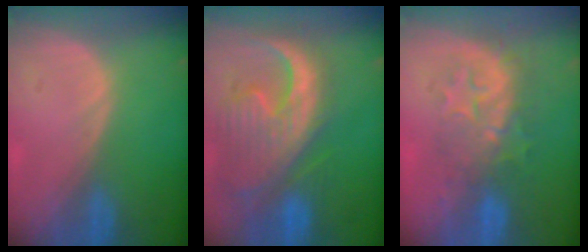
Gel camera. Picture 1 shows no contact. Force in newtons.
{"total": 13.4, "press": 11.5, "slide": 6.9}
{"total": 8.4, "press": 7.9, "slide": 2.7}